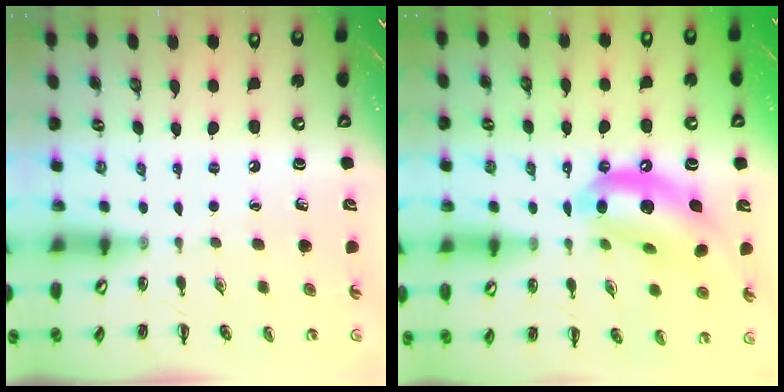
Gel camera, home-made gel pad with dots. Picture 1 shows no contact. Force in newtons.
{"total": 14.0, "press": 13.6, "slide": 3.6}